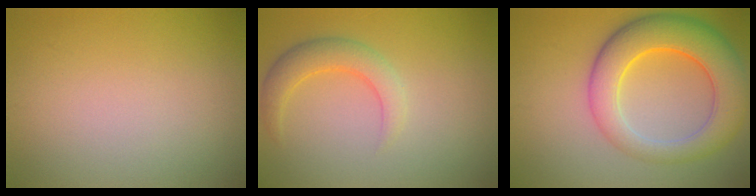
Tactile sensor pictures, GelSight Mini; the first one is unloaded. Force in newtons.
{"total": 3.0, "press": 3.0, "slide": 0.2}
{"total": 8.4, "press": 8.4, "slide": 0.2}